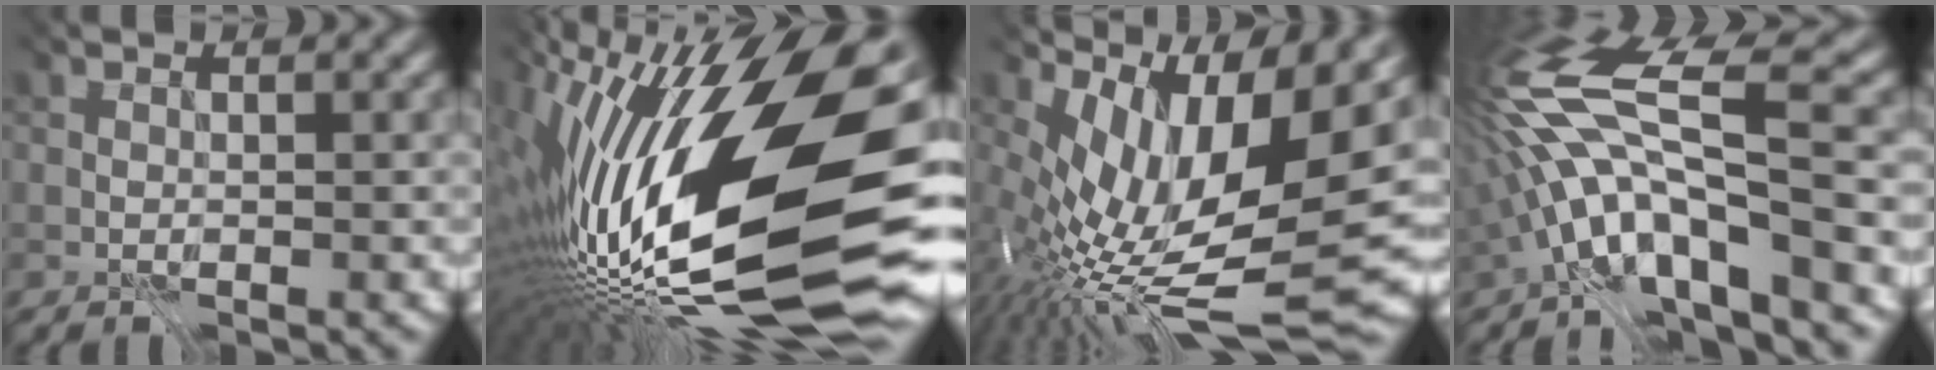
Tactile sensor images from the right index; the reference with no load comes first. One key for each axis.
{"total": 19.5, "fx": -3.0, "fy": 5.7, "fz": 18.4, "tx": -0.333, "ty": -0.017, "tz": -0.056}
{"total": 12.6, "fx": -0.3, "fy": 5.2, "fz": 11.4, "tx": -0.207, "ty": -0.017, "tz": 0.025}
{"total": 11.8, "fx": -3.8, "fy": 1.9, "fz": 11.0, "tx": -0.215, "ty": 0.013, "tz": -0.041}